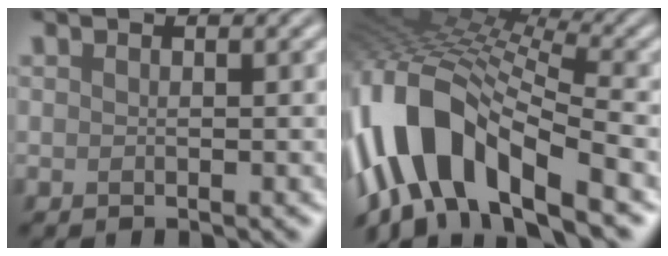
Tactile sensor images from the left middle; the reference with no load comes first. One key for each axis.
{"total": 12.4, "fx": -5.0, "fy": 6.3, "fz": 9.5, "tx": -0.169, "ty": 0.026, "tz": -0.108}